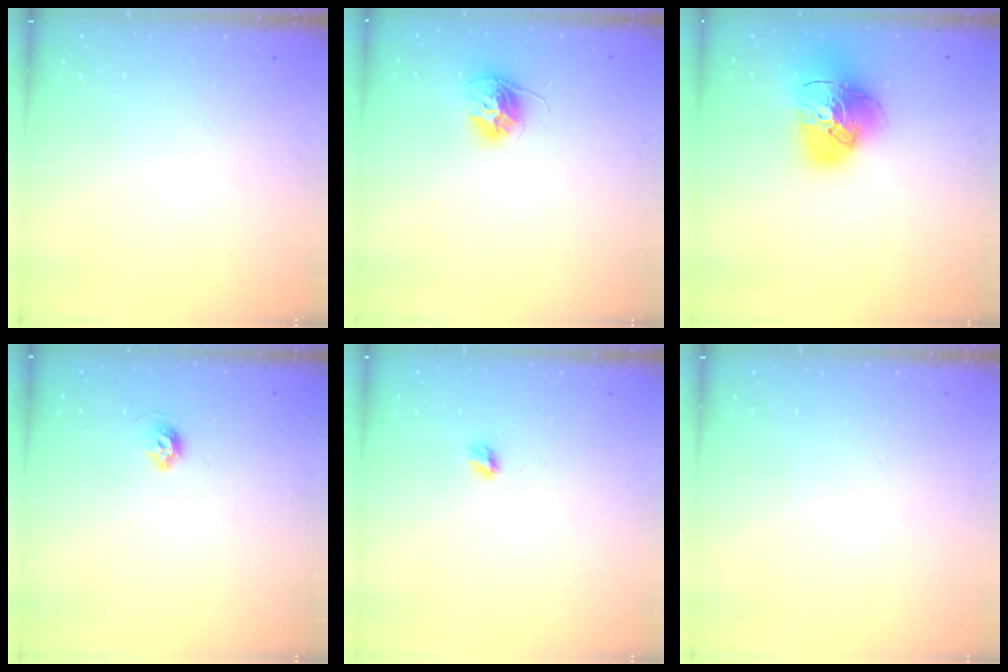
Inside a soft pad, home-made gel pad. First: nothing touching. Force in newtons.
{"total": 11.3, "press": 11.2, "slide": 0.8}
{"total": 15.5, "press": 15.4, "slide": 1.8}
{"total": 5.7, "press": 5.7, "slide": 0.7}
{"total": 3.9, "press": 3.9, "slide": 0.3}
{"total": 0.0}